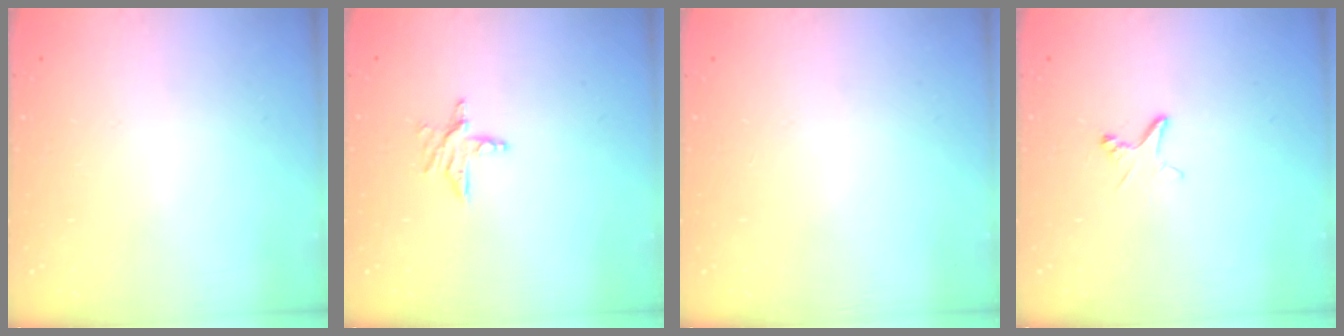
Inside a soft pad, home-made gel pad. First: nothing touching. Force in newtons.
{"total": 5.5, "press": 5.5, "slide": 0.5}
{"total": 0.0}
{"total": 3.6, "press": 3.6, "slide": 0.3}